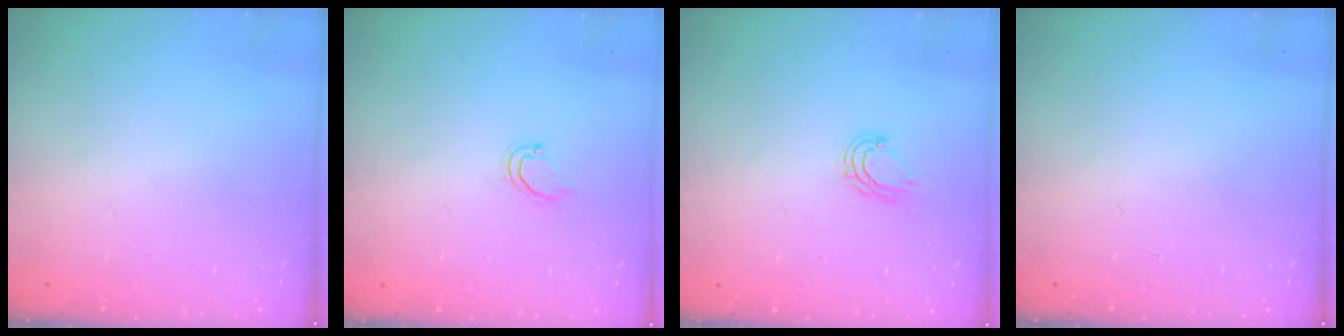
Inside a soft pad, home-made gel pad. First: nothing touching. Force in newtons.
{"total": 3.1, "press": 3.1, "slide": 0.2}
{"total": 5.2, "press": 5.1, "slide": 0.7}
{"total": 0.0}